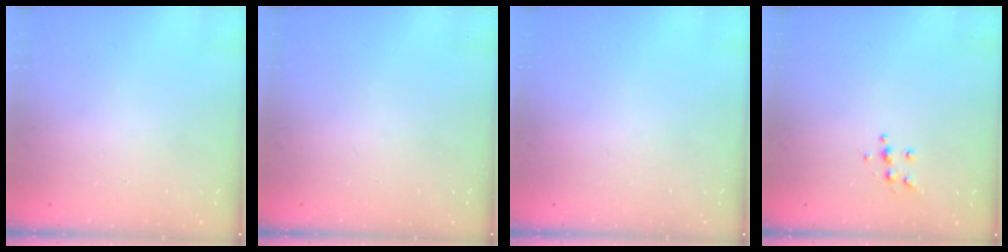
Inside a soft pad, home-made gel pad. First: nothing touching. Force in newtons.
{"total": 0.0}
{"total": 0.0}
{"total": 6.7, "press": 6.7, "slide": 0.8}